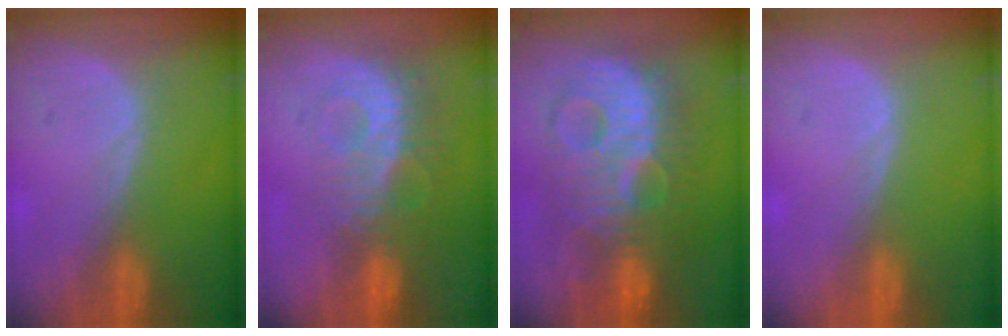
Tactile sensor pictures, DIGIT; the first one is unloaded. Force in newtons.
{"total": 9.2, "press": 8.1, "slide": 4.4}
{"total": 12.1, "press": 12.1, "slide": 0.8}
{"total": 0.0}